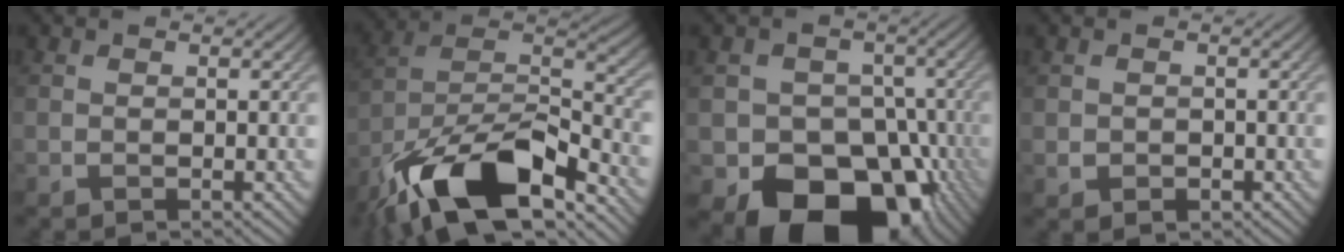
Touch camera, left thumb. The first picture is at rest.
{"total": 17.6, "force": [-11.5, 6.9, 11.5], "torque": [-0.229, -0.022, -0.210]}
{"total": 16.2, "force": [-8.1, 11.6, 7.8], "torque": [-0.109, -0.036, -0.134]}
{"total": 1.4, "force": [-0.3, 1.3, 0.4], "torque": [-0.009, -0.008, -0.005]}